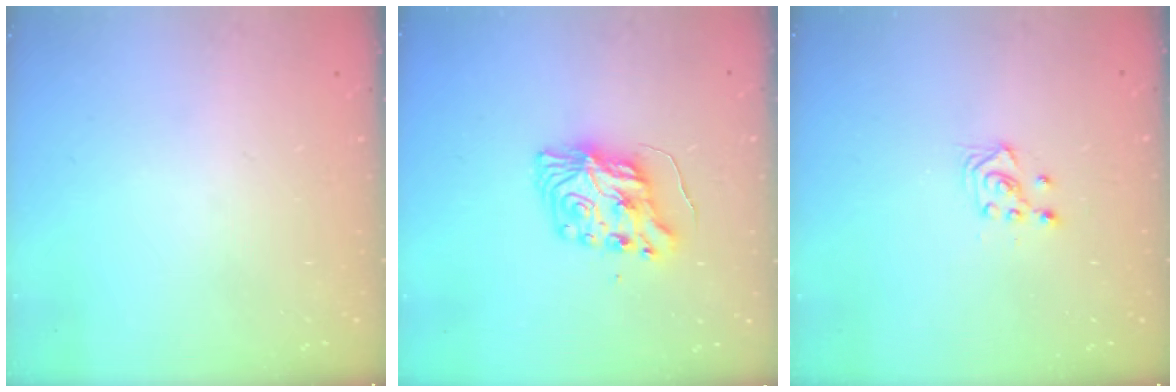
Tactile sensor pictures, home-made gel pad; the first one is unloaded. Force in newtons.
{"total": 8.5, "press": 8.5, "slide": 0.6}
{"total": 3.4, "press": 3.3, "slide": 0.9}